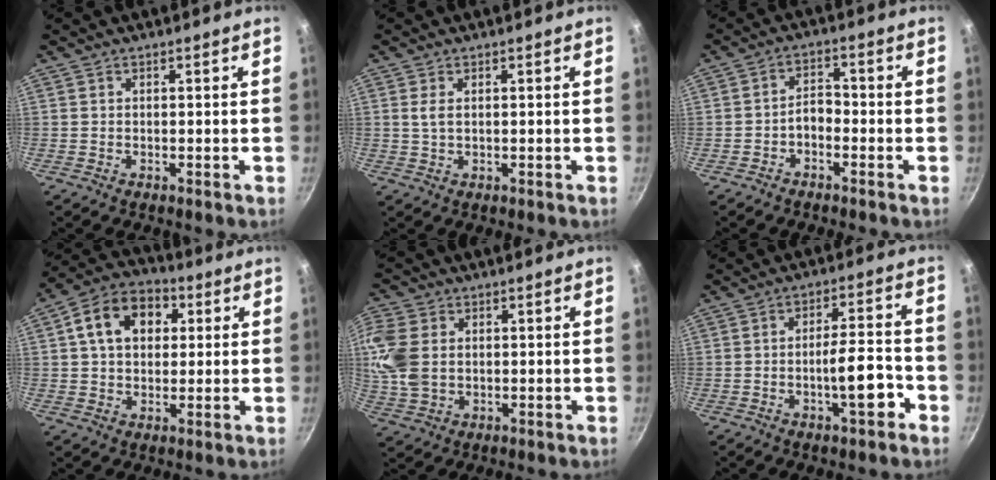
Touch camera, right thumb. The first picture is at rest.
{"total": 2.2, "force": [0.5, 1.1, 1.8], "torque": [-0.032, -0.003, 0.011]}
{"total": 3.6, "force": [-1.9, 2.1, 2.2], "torque": [-0.027, 0.028, -0.037]}
{"total": 13.0, "force": [3.4, 9.4, 8.3], "torque": [-0.113, 0.019, 0.041]}
{"total": 9.4, "force": [1.2, 7.0, 6.2], "torque": [-0.126, -0.004, 0.023]}
{"total": 8.6, "force": [-3.5, 2.4, 7.5], "torque": [-0.097, 0.031, -0.053]}